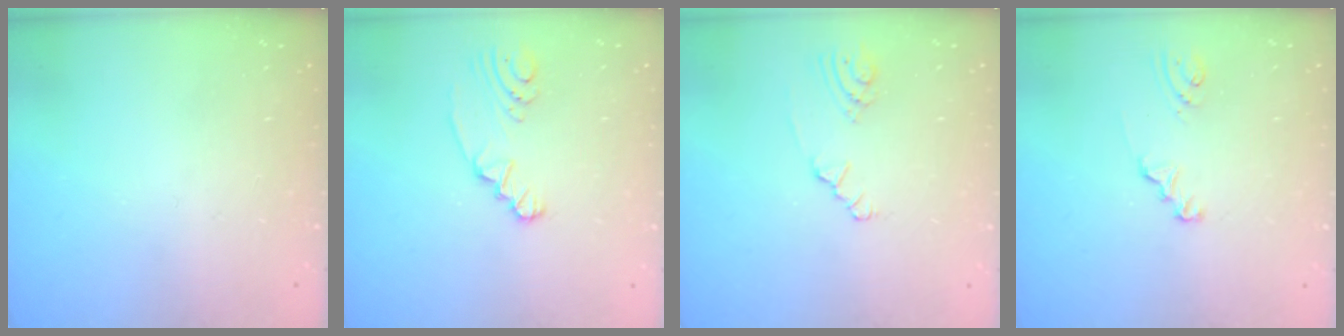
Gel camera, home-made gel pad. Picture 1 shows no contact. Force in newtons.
{"total": 2.9, "press": 2.7, "slide": 1.2}
{"total": 2.8, "press": 2.8, "slide": 0.5}
{"total": 1.5, "press": 1.4, "slide": 0.1}